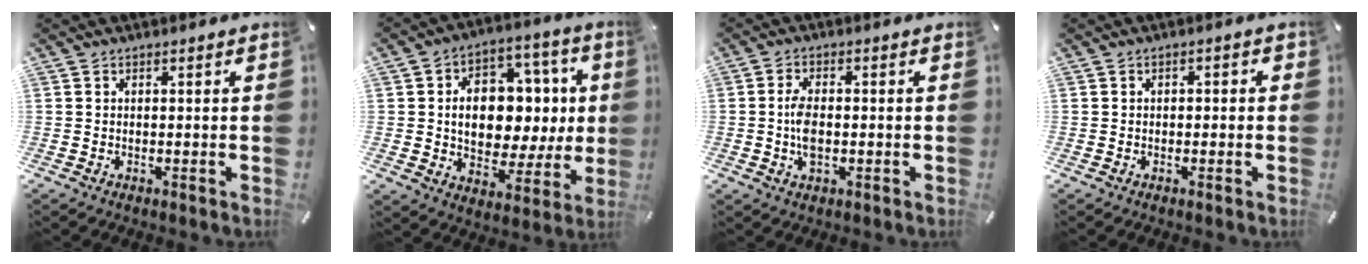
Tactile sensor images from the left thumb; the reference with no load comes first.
{"total": 14.4, "force": [1.0, 11.0, 9.2], "torque": [-0.131, -0.007, 0.031]}
{"total": 5.1, "force": [-0.6, 2.7, 4.3], "torque": [-0.097, -0.003, -0.015]}
{"total": 1.3, "force": [-0.7, 0.9, 0.5], "torque": [-0.010, 0.005, -0.016]}